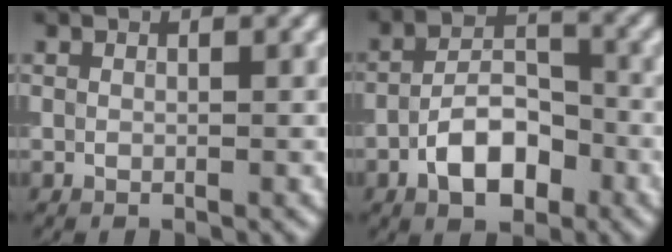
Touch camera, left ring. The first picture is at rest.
{"total": 5.8, "force": [-2.7, 2.9, 4.2], "torque": [-0.064, 0.010, -0.051]}